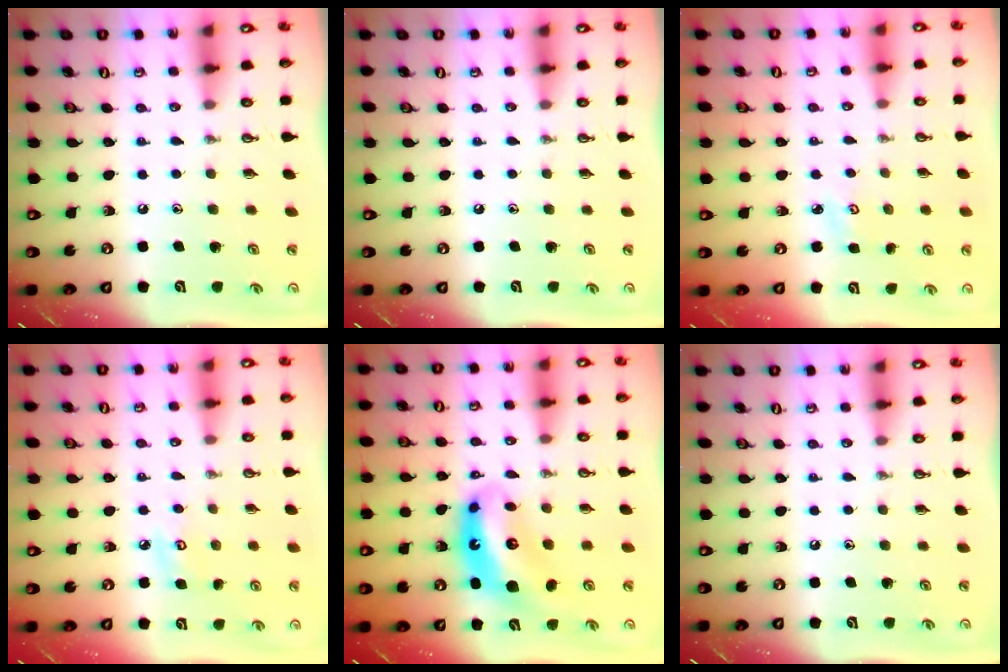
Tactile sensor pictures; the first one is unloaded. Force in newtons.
{"total": 0.0}
{"total": 2.9, "press": 2.9, "slide": 0.4}
{"total": 6.3, "press": 6.3, "slide": 0.4}
{"total": 11.3, "press": 11.2, "slide": 1.0}
{"total": 0.0}